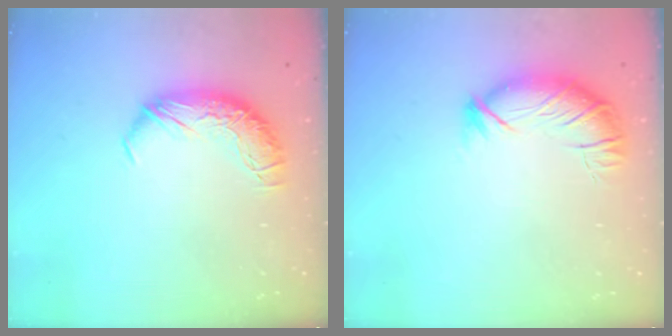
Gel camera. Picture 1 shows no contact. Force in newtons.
{"total": 3.8, "press": 3.8, "slide": 0.4}